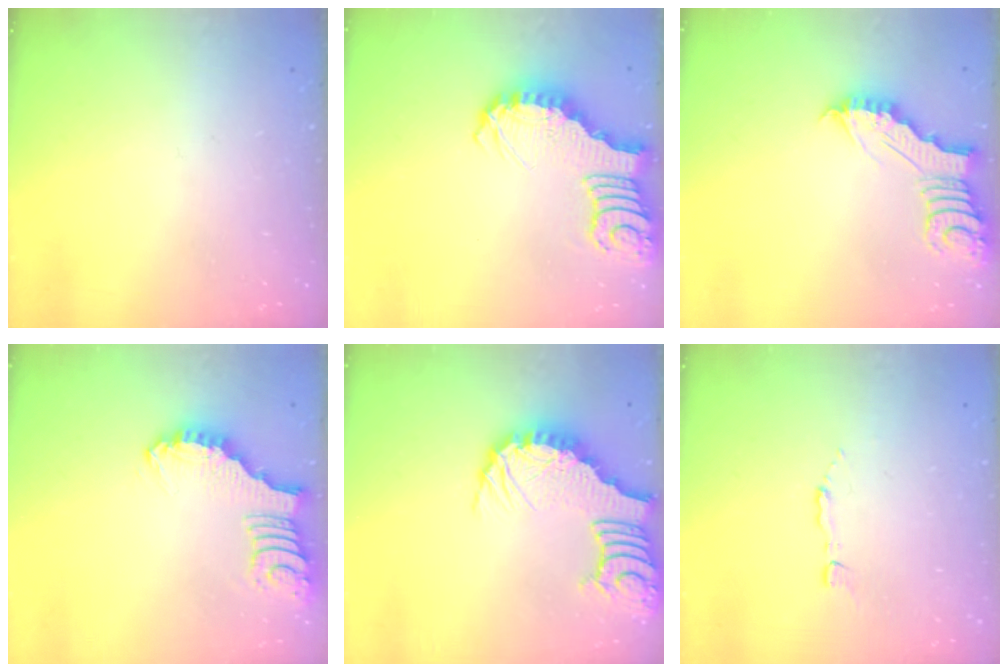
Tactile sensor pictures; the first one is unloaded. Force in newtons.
{"total": 3.4, "press": 3.3, "slide": 0.7}
{"total": 5.1, "press": 5.1, "slide": 0.2}
{"total": 2.1, "press": 2.1, "slide": 0.4}
{"total": 7.1, "press": 7.0, "slide": 1.1}
{"total": 1.8, "press": 1.8, "slide": 0.2}